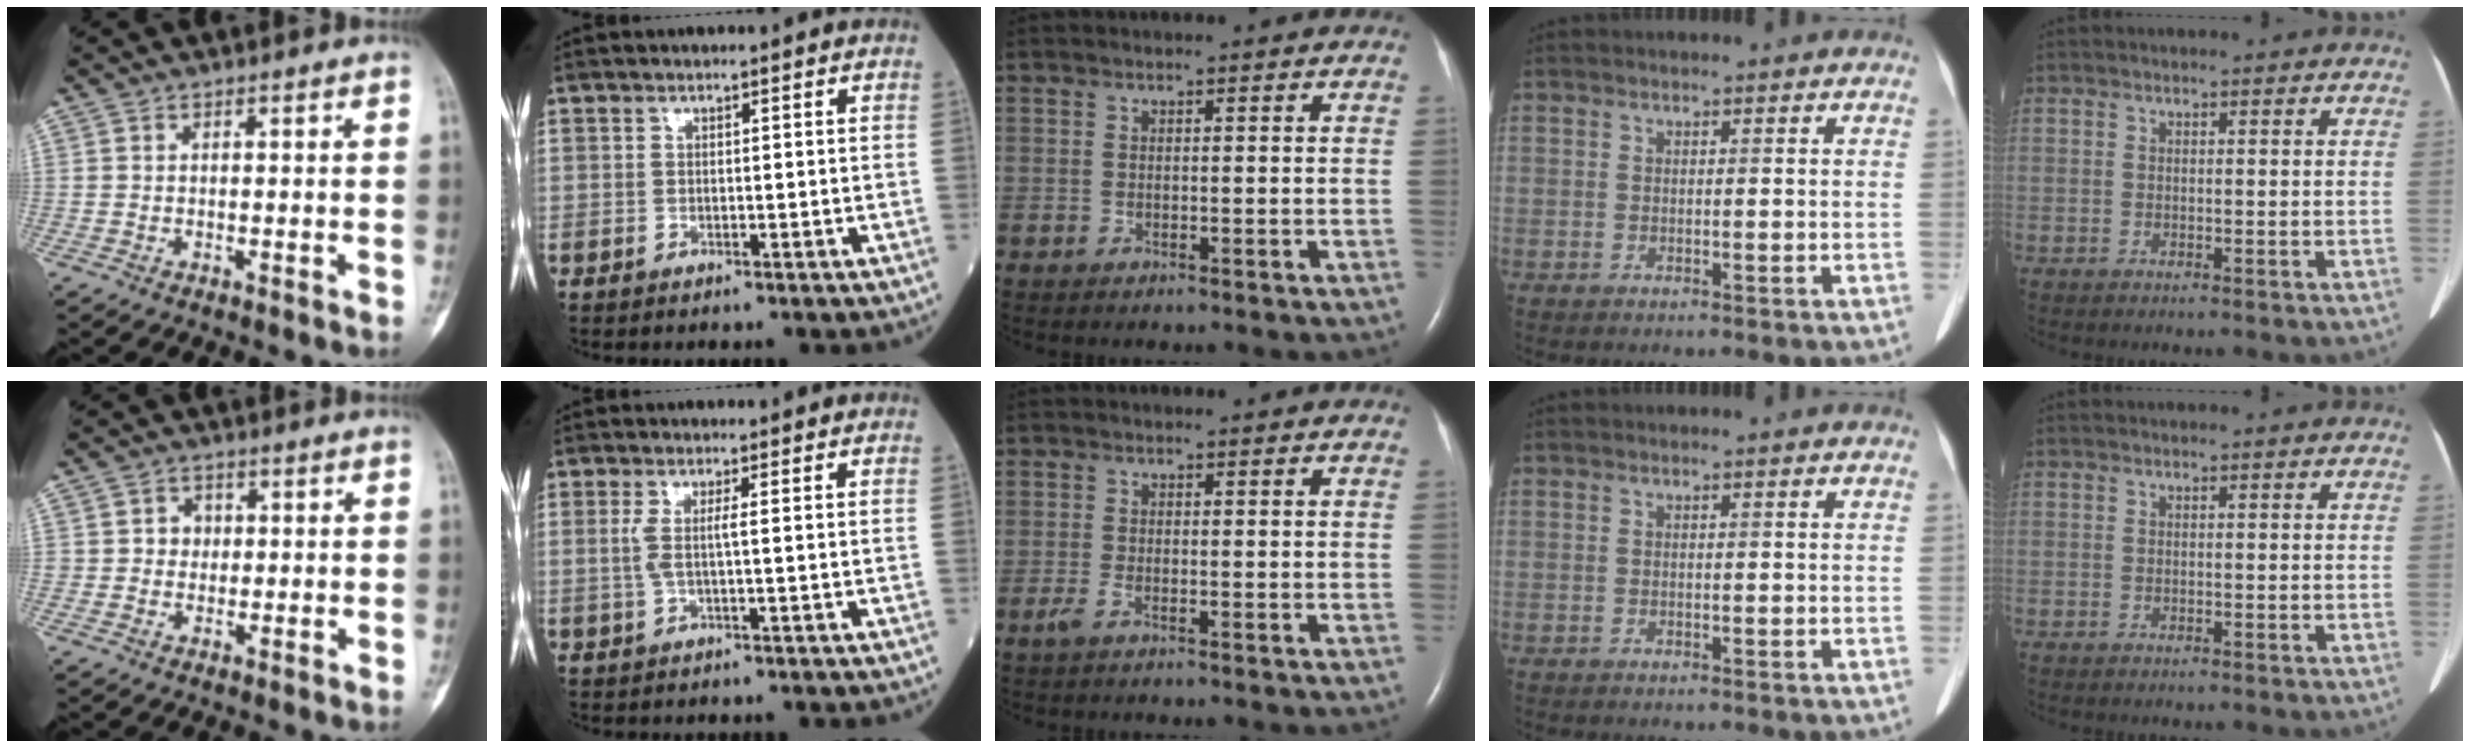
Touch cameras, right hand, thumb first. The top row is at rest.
{"thumb": {"total": 3.1, "force": [0.2, 2.9, 1.1], "torque": [0.007, 0.008, -0.001]}, "index": {"total": 2.3, "force": [0.1, -0.2, 2.3], "torque": [-0.055, 0.002, -0.001]}, "middle": {"total": 1.2, "force": [-0.8, 0.2, 1.0], "torque": [-0.030, -0.004, -0.019]}}